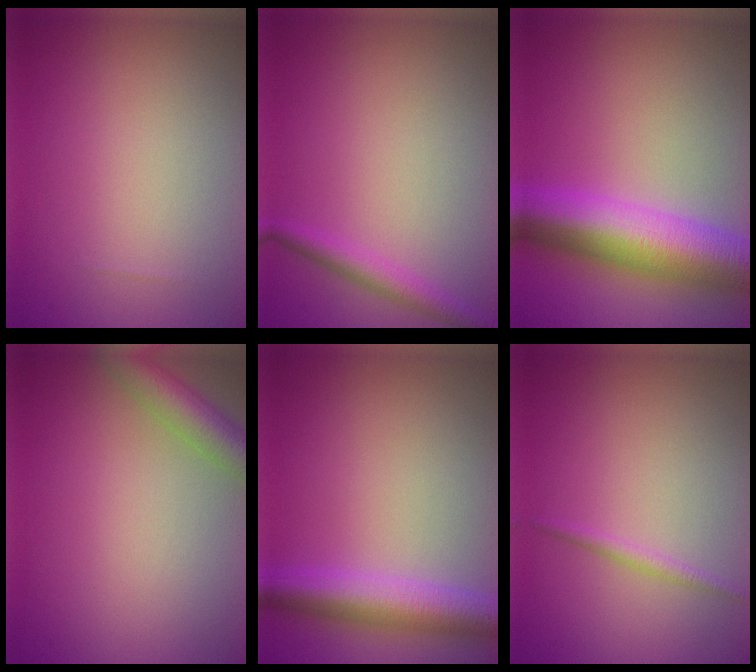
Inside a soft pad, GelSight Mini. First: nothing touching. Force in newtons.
{"total": 2.0, "press": 2.0, "slide": 0.1}
{"total": 10.4, "press": 10.4, "slide": 0.1}
{"total": 3.9, "press": 3.9, "slide": 0.3}
{"total": 5.7, "press": 5.7, "slide": 0.3}
{"total": 1.1, "press": 1.1, "slide": 0.0}